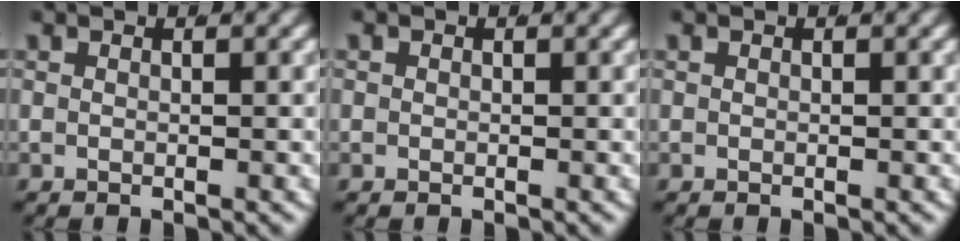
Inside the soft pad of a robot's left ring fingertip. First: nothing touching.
{"total": 0.8, "force": [-0.2, 0.8, -0.1], "torque": [0.003, -0.005, -0.003]}
{"total": 0.0}